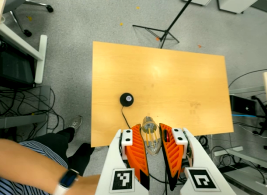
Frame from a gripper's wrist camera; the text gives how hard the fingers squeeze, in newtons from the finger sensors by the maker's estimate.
{"total": 21.5, "left": 25.8, "right": 17.1}